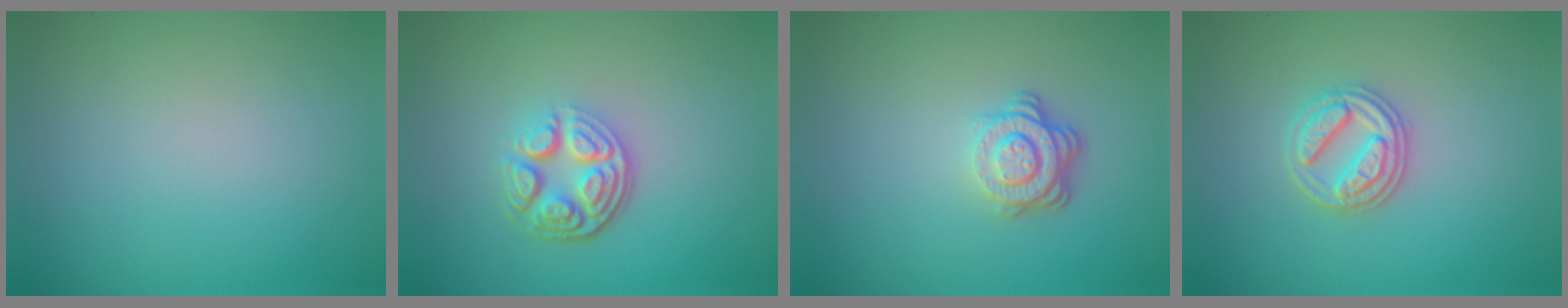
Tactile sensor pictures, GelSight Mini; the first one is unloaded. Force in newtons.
{"total": 4.7, "press": 3.3, "slide": 3.3}
{"total": 3.7, "press": 2.7, "slide": 2.5}
{"total": 3.3, "press": 3.0, "slide": 1.3}